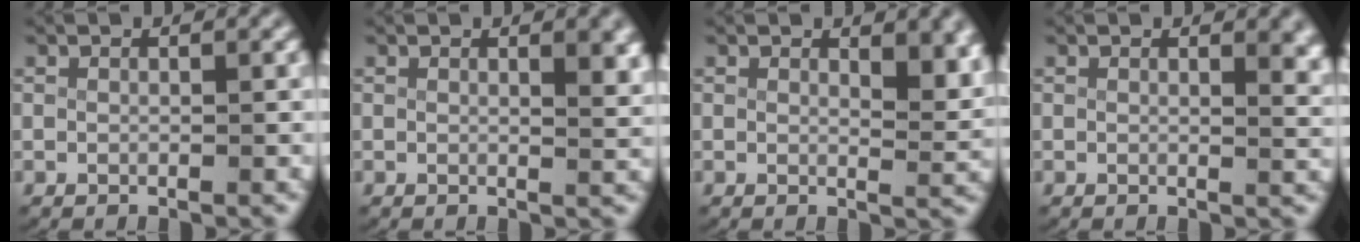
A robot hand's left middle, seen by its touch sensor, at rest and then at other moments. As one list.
[{"total": 1.6, "force": [0.9, 0.2, 1.2], "torque": [-0.012, -0.009, 0.015]}, {"total": 2.9, "force": [1.8, 1.1, 2.1], "torque": [-0.023, -0.023, 0.032]}, {"total": 1.8, "force": [1.2, 0.4, 1.3], "torque": [-0.010, -0.012, 0.019]}]